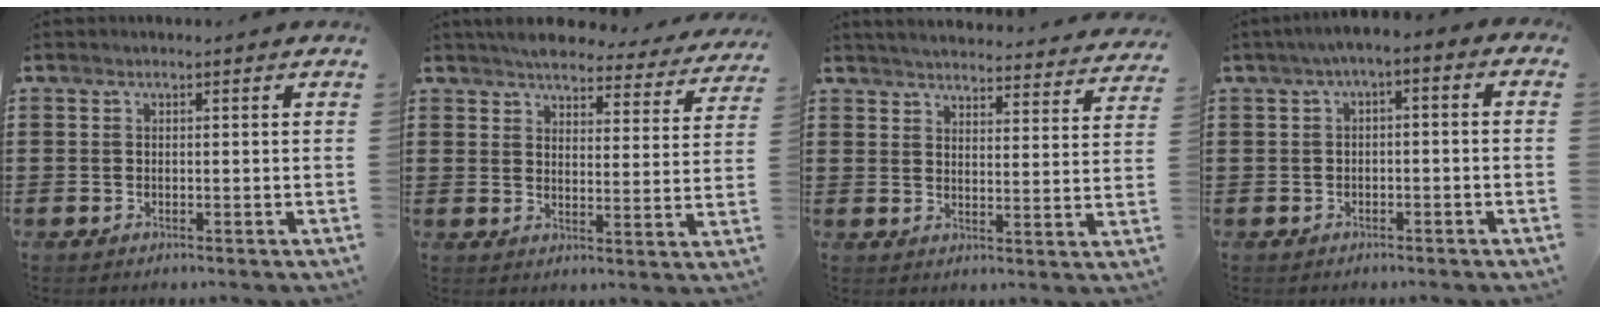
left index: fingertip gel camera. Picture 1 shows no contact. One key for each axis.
{"total": 4.8, "fx": 4.6, "fy": 0.6, "fz": 1.2, "tx": -0.044, "ty": -0.024, "tz": 0.080}
{"total": 3.9, "fx": 3.9, "fy": -0.2, "fz": 0.4, "tx": -0.027, "ty": -0.029, "tz": 0.065}
{"total": 2.9, "fx": -2.4, "fy": 0.6, "fz": 1.4, "tx": -0.033, "ty": 0.002, "tz": -0.056}